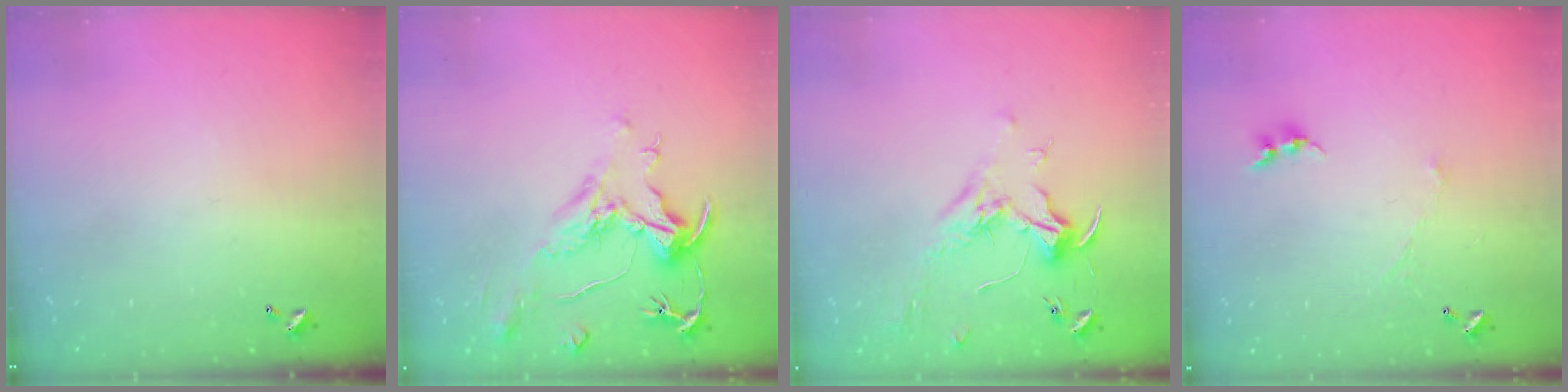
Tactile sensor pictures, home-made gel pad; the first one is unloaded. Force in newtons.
{"total": 2.0, "press": 1.5, "slide": 1.3}
{"total": 1.9, "press": 1.7, "slide": 0.8}
{"total": 0.0}